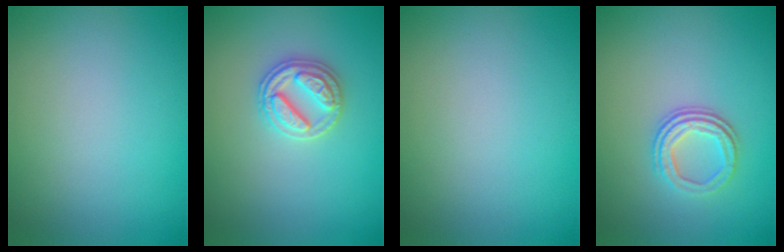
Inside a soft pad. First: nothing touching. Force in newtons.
{"total": 2.8, "press": 2.8, "slide": 0.2}
{"total": 0.0}
{"total": 2.9, "press": 2.3, "slide": 1.7}